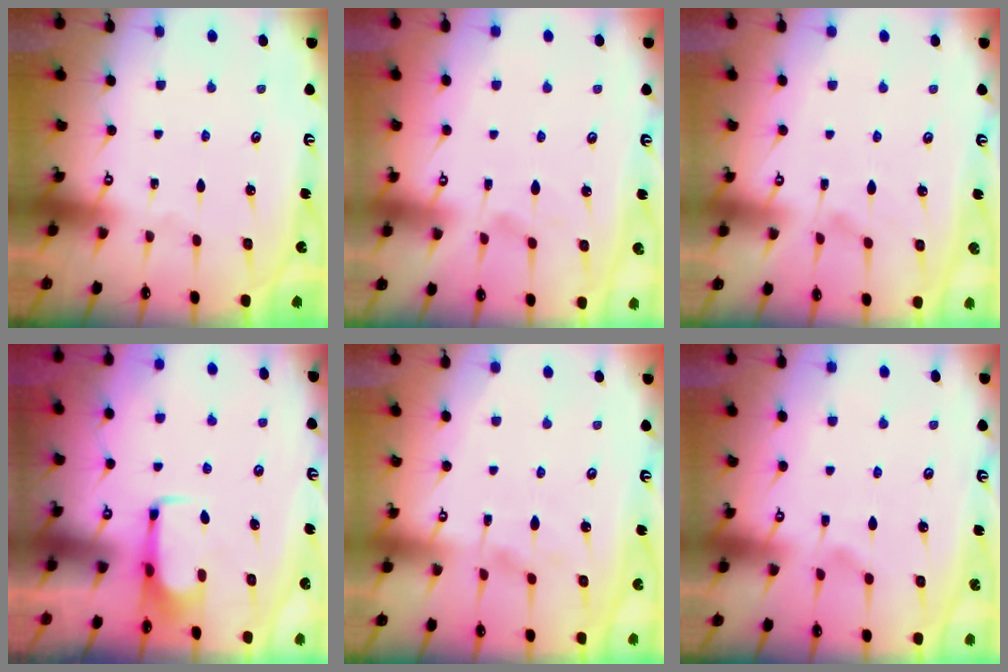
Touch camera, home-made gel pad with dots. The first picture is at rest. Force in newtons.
{"total": 2.4, "press": 2.1, "slide": 1.1}
{"total": 4.3, "press": 4.1, "slide": 1.3}
{"total": 1.8, "press": 1.8, "slide": 0.2}
{"total": 5.7, "press": 5.6, "slide": 1.3}
{"total": 1.8, "press": 1.3, "slide": 1.2}